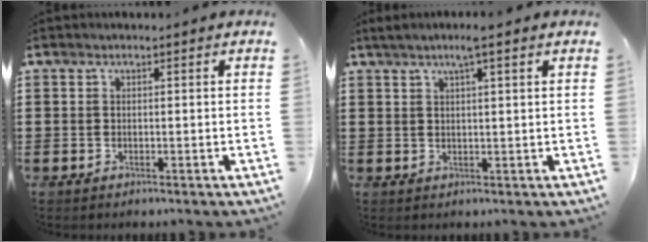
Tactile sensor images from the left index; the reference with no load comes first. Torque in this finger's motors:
{"motor_torque": [2.14, 0.00, 0.22, 0.13]}